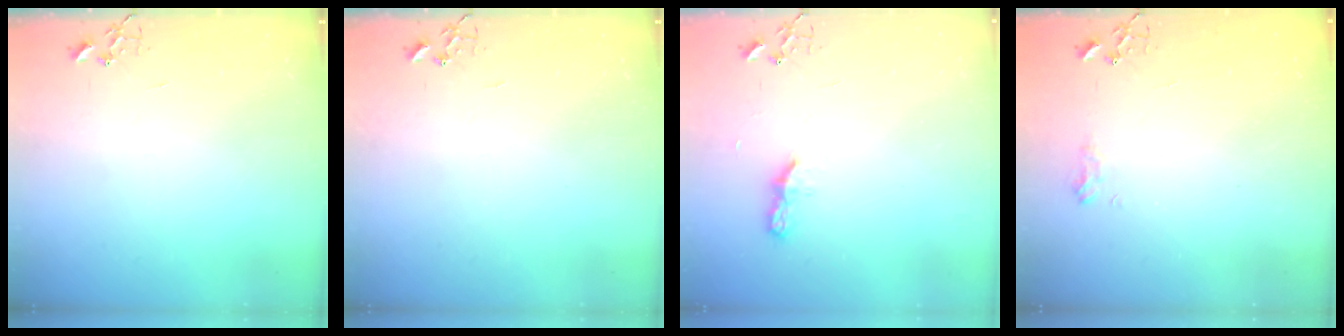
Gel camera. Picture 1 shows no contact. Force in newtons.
{"total": 0.0}
{"total": 5.9, "press": 5.8, "slide": 0.7}
{"total": 7.5, "press": 7.4, "slide": 0.8}